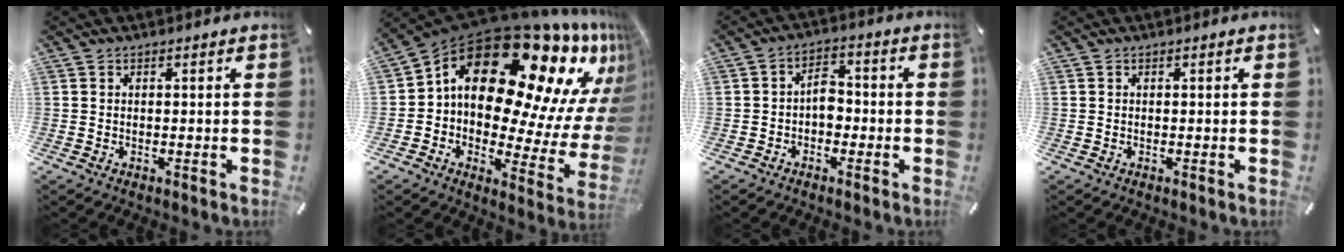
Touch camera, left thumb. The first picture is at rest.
{"total": 24.8, "force": [12.0, 13.3, 17.2], "torque": [-0.248, -0.119, 0.215]}
{"total": 5.1, "force": [-1.3, 3.4, 3.6], "torque": [-0.057, 0.015, -0.027]}
{"total": 0.0}